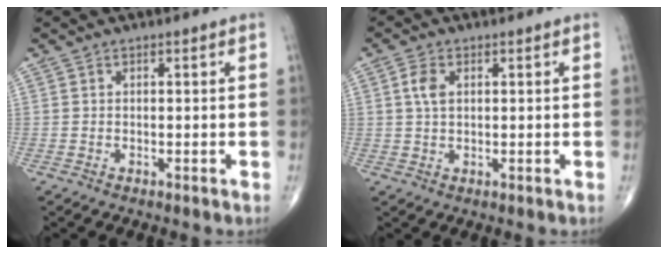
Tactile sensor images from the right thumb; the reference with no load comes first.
{"total": 3.5, "force": [0.9, 2.0, 2.6], "torque": [-0.056, 0.002, 0.017]}